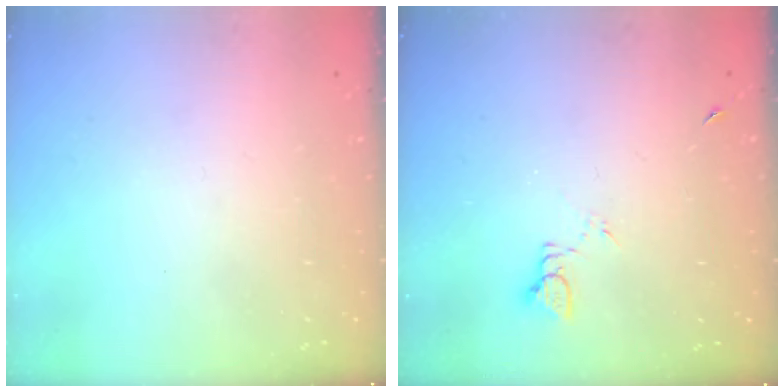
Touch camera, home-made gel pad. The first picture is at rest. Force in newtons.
{"total": 2.5, "press": 2.5, "slide": 0.3}